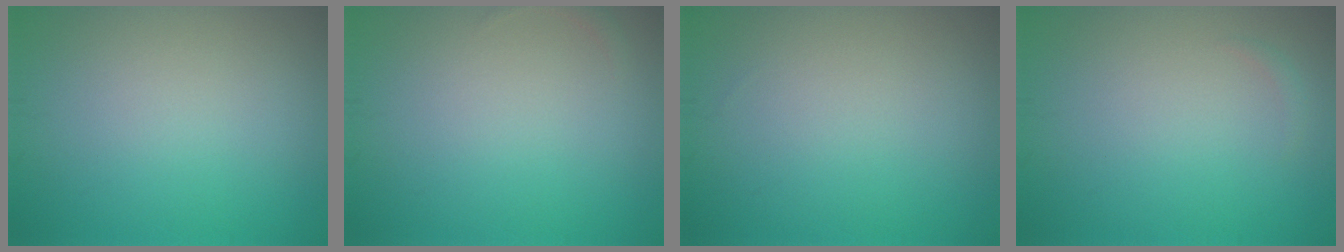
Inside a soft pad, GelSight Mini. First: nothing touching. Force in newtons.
{"total": 0.6, "press": 0.6, "slide": 0.1}
{"total": 0.0}
{"total": 0.5, "press": 0.5, "slide": 0.0}